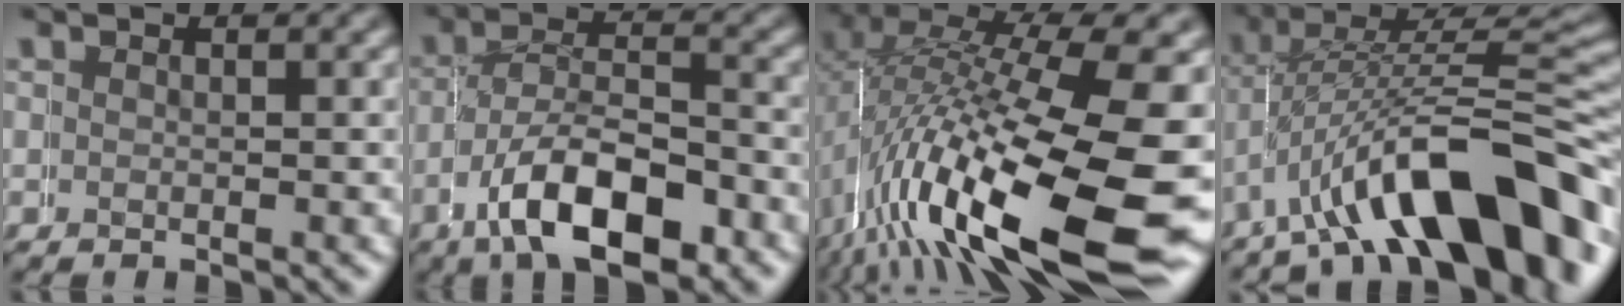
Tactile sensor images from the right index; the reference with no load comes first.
{"total": 7.6, "force": [-3.5, 3.9, 5.4], "torque": [-0.088, -0.030, -0.050]}
{"total": 15.5, "force": [-3.9, 6.6, 13.5], "torque": [-0.225, -0.024, -0.038]}
{"total": 11.9, "force": [-4.7, 5.1, 9.7], "torque": [-0.161, -0.017, -0.055]}